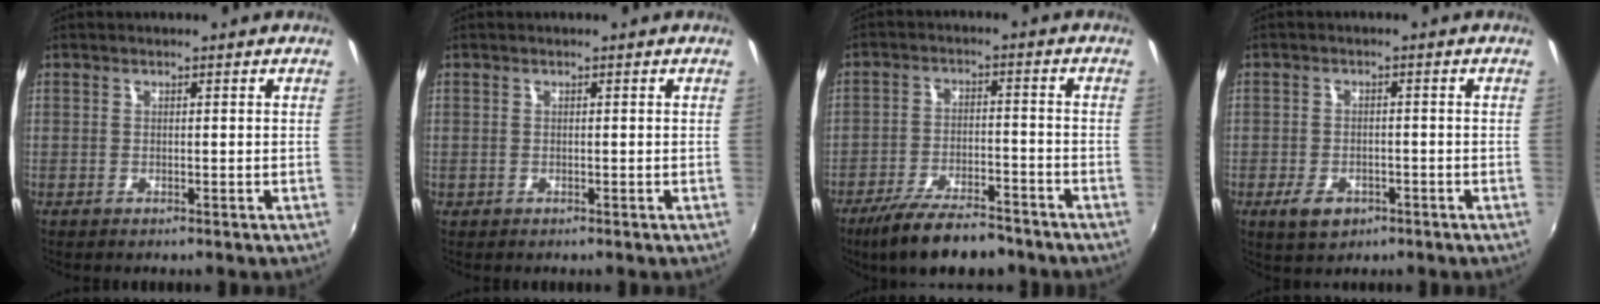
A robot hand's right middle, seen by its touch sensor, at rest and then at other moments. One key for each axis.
{"total": 0.0}
{"total": 12.6, "fx": -10.0, "fy": 3.5, "fz": 6.7, "tx": -0.143, "ty": -0.017, "tz": -0.165}
{"total": 4.8, "fx": -2.6, "fy": 2.9, "fz": 2.8, "tx": -0.069, "ty": -0.008, "tz": -0.042}